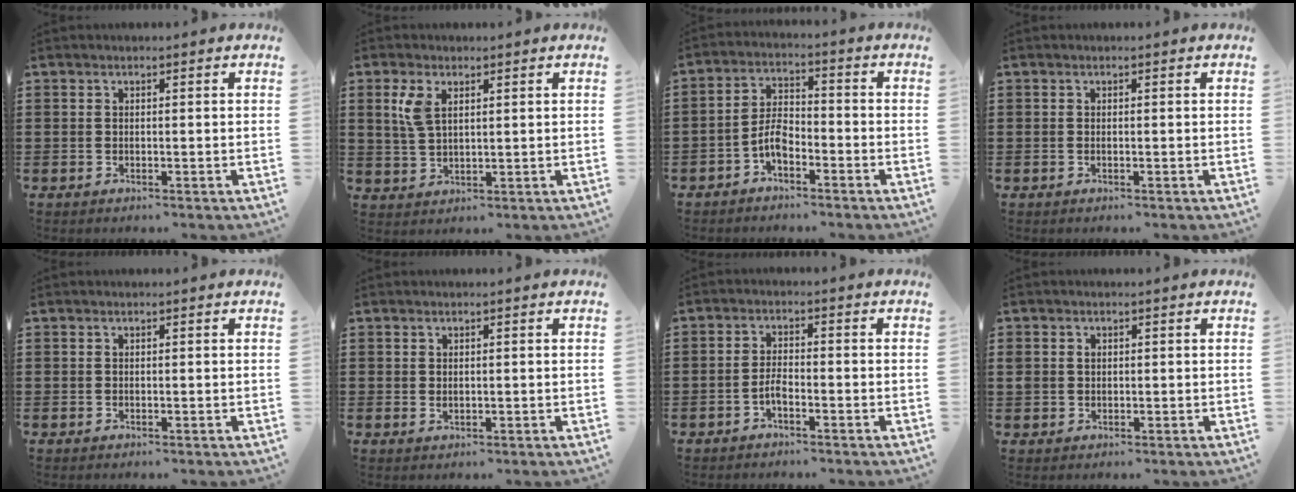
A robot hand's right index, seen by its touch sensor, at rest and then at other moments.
{"total": 4.1, "force": [1.8, 2.0, 3.1], "torque": [-0.068, 0.007, 0.032]}
{"total": 4.7, "force": [-2.5, 2.2, 3.3], "torque": [-0.080, 0.003, -0.054]}
{"total": 0.0}
{"total": 0.0}
{"total": 0.7, "force": [0.3, 0.5, 0.4], "torque": [-0.009, 0.005, 0.005]}
{"total": 2.5, "force": [-1.5, 0.8, 1.8], "torque": [-0.043, 0.002, -0.032]}
{"total": 1.3, "force": [0.3, 1.2, 0.5], "torque": [-0.012, 0.007, 0.006]}